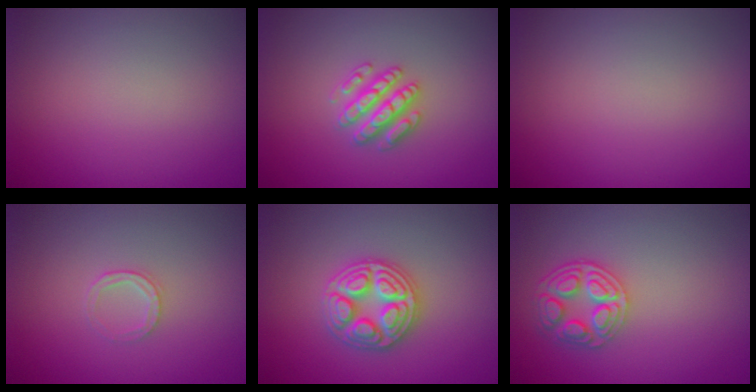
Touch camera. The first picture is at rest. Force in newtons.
{"total": 3.2, "press": 3.1, "slide": 0.6}
{"total": 0.0}
{"total": 1.4, "press": 1.3, "slide": 0.2}
{"total": 4.9, "press": 4.8, "slide": 0.6}
{"total": 3.8, "press": 3.5, "slide": 1.6}